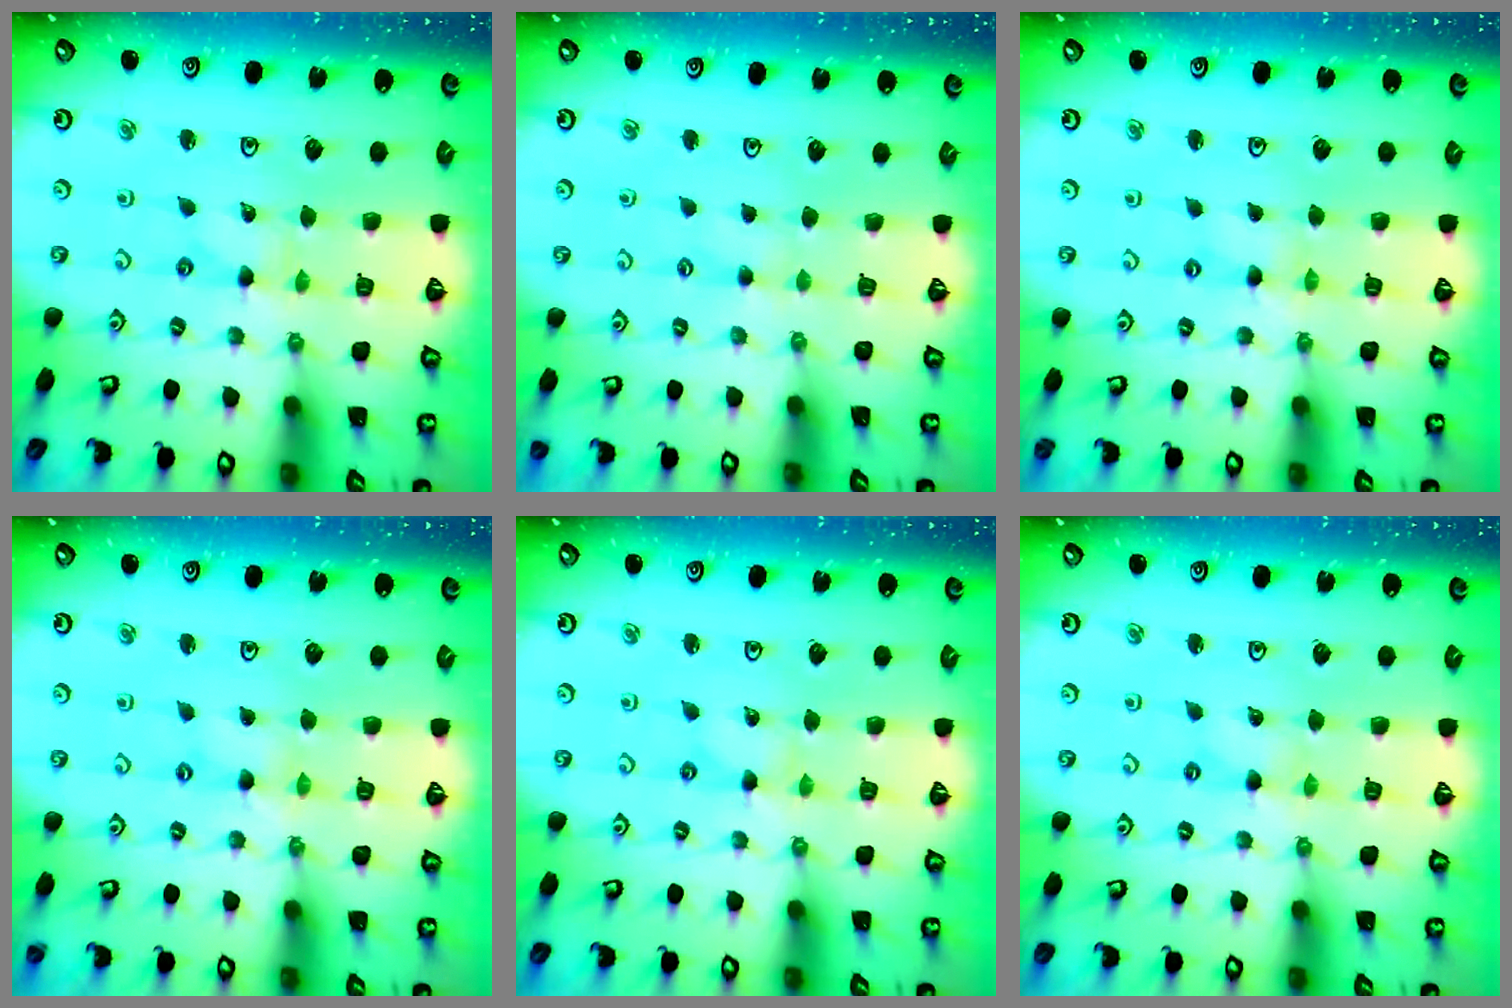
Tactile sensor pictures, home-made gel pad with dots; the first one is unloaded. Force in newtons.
{"total": 1.8, "press": 1.7, "slide": 0.3}
{"total": 0.0}
{"total": 0.8, "press": 0.8, "slide": 0.1}
{"total": 0.0}
{"total": 0.0}